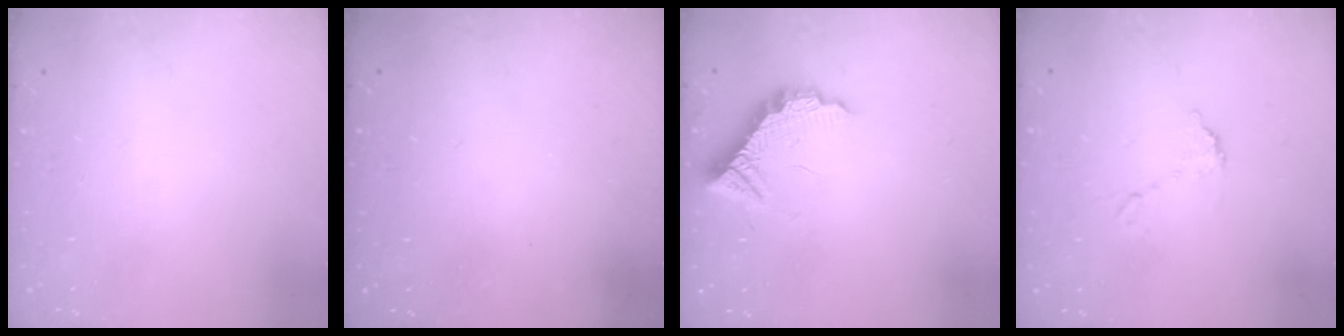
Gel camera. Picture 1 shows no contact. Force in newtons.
{"total": 3.1, "press": 3.1, "slide": 0.1}
{"total": 12.0, "press": 12.0, "slide": 0.7}
{"total": 6.6, "press": 6.5, "slide": 0.5}